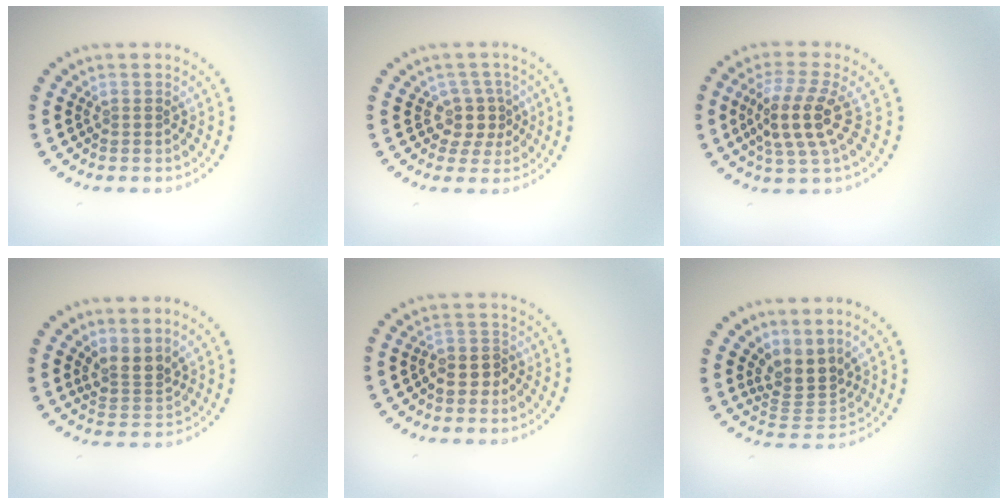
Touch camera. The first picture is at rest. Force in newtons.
{"total": 2.6, "press": 2.0, "slide": 1.7}
{"total": 4.2, "press": 3.6, "slide": 2.1}
{"total": 2.5, "press": 1.8, "slide": 1.8}
{"total": 2.2, "press": 2.0, "slide": 0.9}
{"total": 3.4, "press": 2.4, "slide": 2.4}